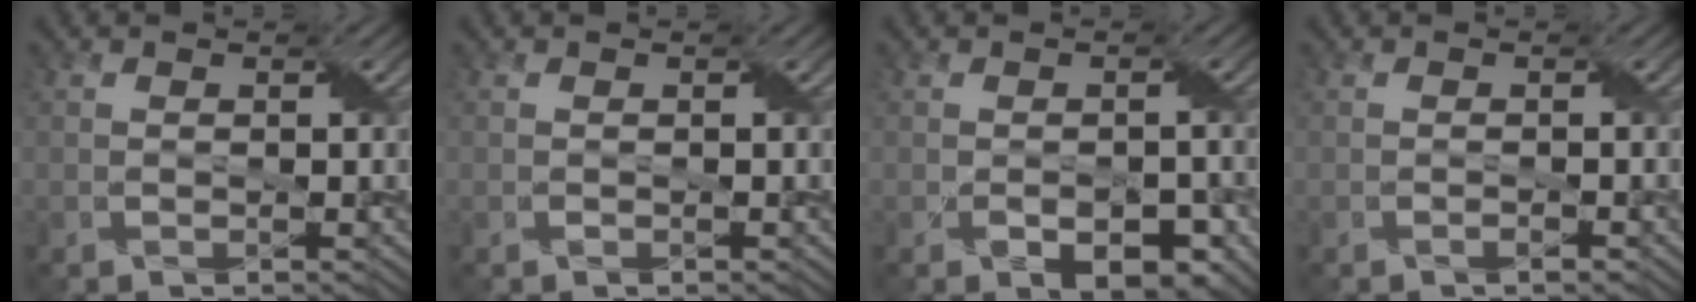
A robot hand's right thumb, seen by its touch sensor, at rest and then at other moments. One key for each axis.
{"total": 0.0}
{"total": 4.5, "fx": -1.9, "fy": 2.7, "fz": 3.1, "tx": -0.045, "ty": -0.015, "tz": -0.020}
{"total": 0.7, "fx": -0.5, "fy": 0.0, "fz": 0.5, "tx": -0.009, "ty": 0.003, "tz": -0.007}